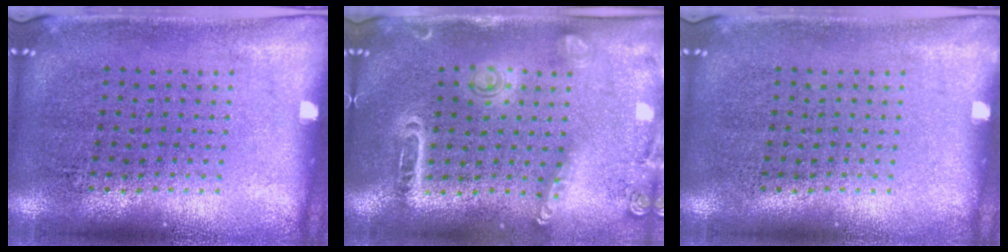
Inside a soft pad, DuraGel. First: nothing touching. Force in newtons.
{"total": 1.5, "press": 1.4, "slide": 0.4}
{"total": 0.0}